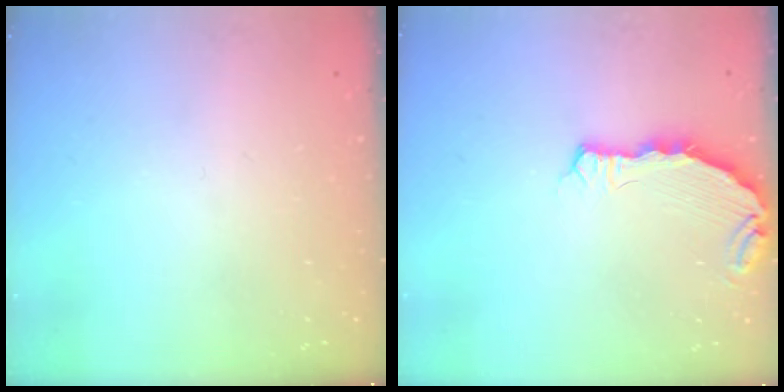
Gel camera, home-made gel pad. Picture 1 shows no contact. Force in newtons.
{"total": 6.5, "press": 5.2, "slide": 3.9}